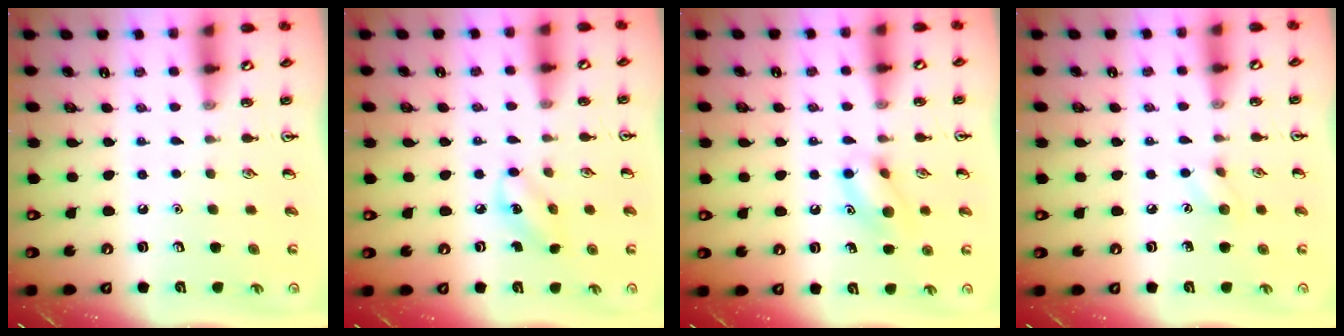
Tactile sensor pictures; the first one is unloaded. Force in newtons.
{"total": 4.4, "press": 4.3, "slide": 0.9}
{"total": 10.4, "press": 10.3, "slide": 1.6}
{"total": 5.4, "press": 5.3, "slide": 1.3}